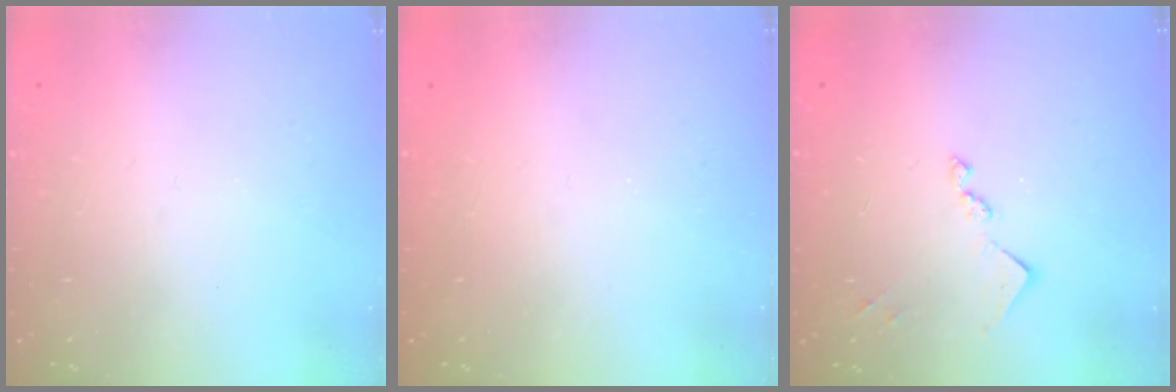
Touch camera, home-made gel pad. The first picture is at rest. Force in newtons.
{"total": 0.8, "press": 0.8, "slide": 0.3}
{"total": 9.6, "press": 9.6, "slide": 0.4}